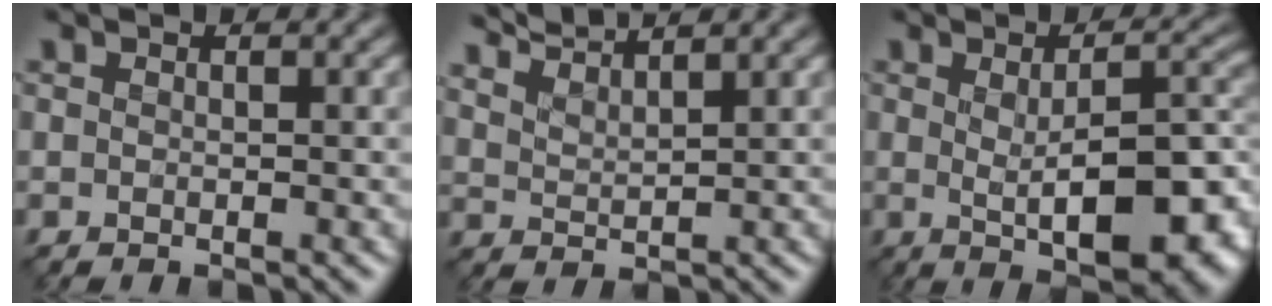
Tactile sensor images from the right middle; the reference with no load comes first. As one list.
[{"total": 3.4, "force": [3.3, 0.0, 0.5], "torque": [-0.015, 0.004, 0.062]}, {"total": 9.8, "force": [-1.7, 3.0, 9.2], "torque": [-0.131, -0.020, -0.016]}]